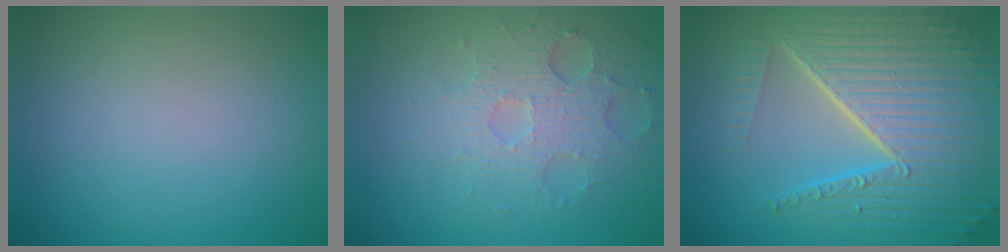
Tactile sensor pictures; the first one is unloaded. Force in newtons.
{"total": 3.6, "press": 3.3, "slide": 1.5}
{"total": 10.1, "press": 6.4, "slide": 7.8}